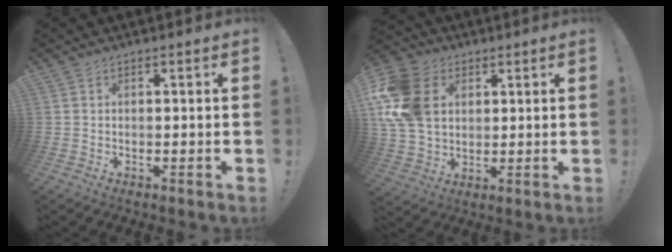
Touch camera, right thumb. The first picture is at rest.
{"total": 17.8, "force": [4.4, 13.7, 10.5], "torque": [-0.198, -0.010, 0.086]}